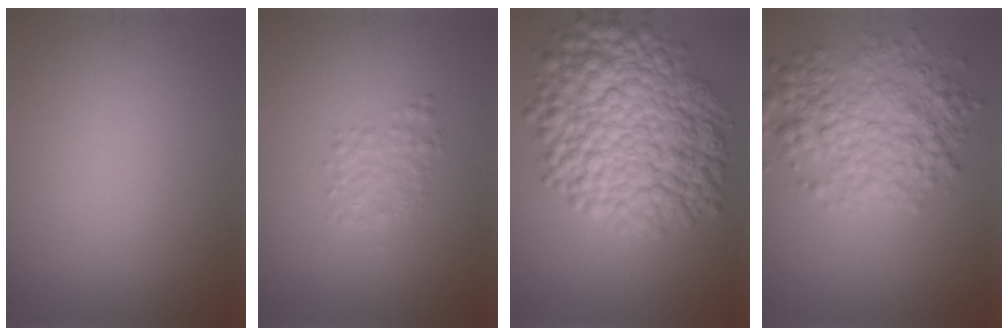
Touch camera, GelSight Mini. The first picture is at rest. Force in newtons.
{"total": 1.8, "press": 1.8, "slide": 0.0}
{"total": 12.3, "press": 12.3, "slide": 0.3}
{"total": 5.8, "press": 5.8, "slide": 0.1}